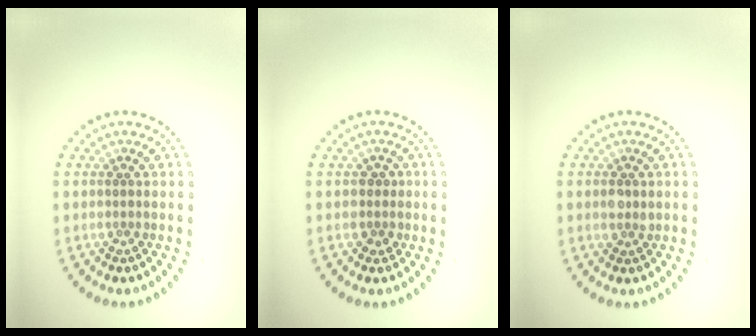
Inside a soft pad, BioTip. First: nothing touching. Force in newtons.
{"total": 1.4, "press": 1.2, "slide": 0.7}
{"total": 1.3, "press": 1.3, "slide": 0.4}